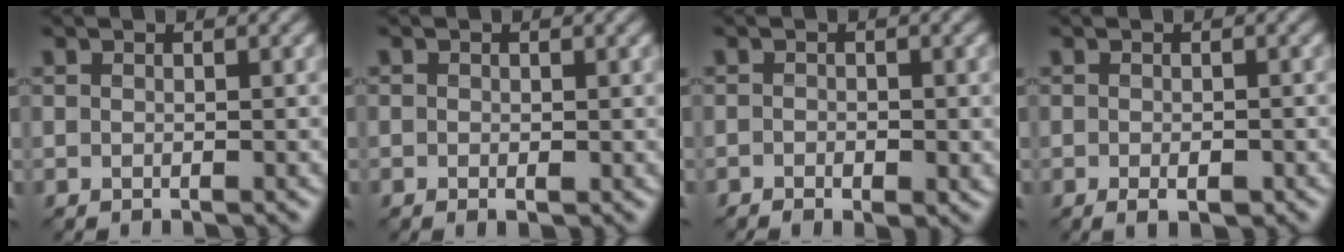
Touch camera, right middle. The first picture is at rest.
{"total": 0.7, "force": [-0.1, 0.4, 0.5], "torque": [-0.006, 0.002, -0.001]}
{"total": 1.4, "force": [-0.7, 0.7, 1.1], "torque": [-0.014, -0.001, -0.009]}
{"total": 1.7, "force": [-0.7, 0.8, 1.4], "torque": [-0.018, -0.001, -0.010]}